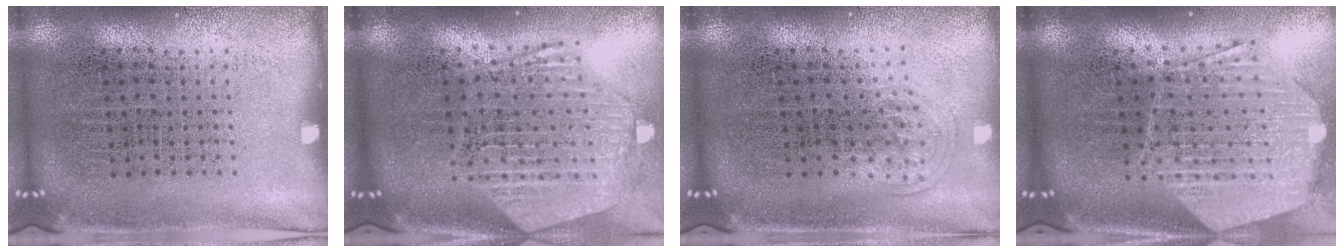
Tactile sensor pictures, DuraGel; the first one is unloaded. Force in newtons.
{"total": 2.7, "press": 2.3, "slide": 1.5}
{"total": 1.0, "press": 0.6, "slide": 0.8}
{"total": 2.7, "press": 2.2, "slide": 1.6}